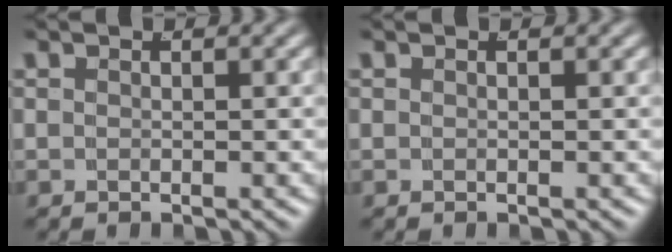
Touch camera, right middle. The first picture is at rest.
{"total": 0.0}